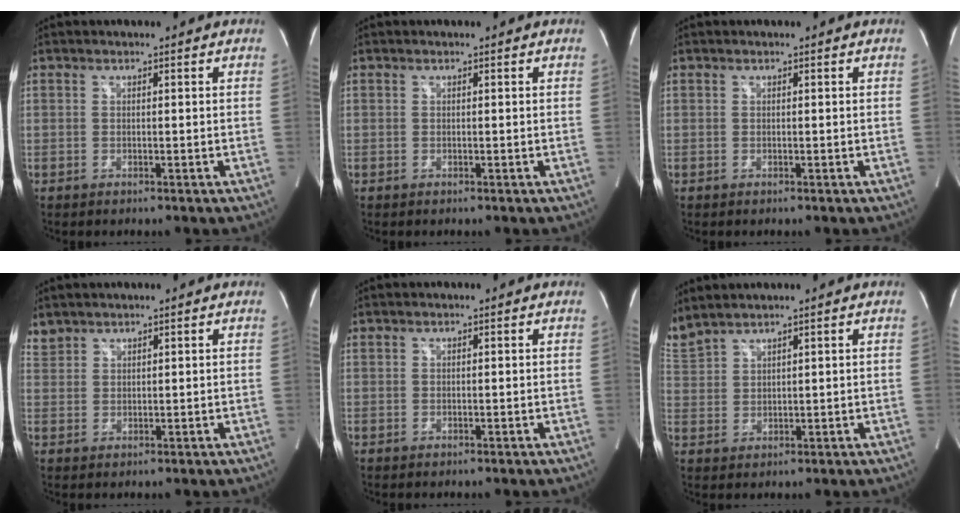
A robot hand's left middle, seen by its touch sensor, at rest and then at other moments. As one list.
[{"total": 0.0}, {"total": 0.0}, {"total": 2.3, "force": [2.2, 0.7, -0.1], "torque": [0.000, 0.011, 0.047]}, {"total": 0.0}, {"total": 5.8, "force": [5.5, 0.5, 1.9], "torque": [-0.067, 0.015, 0.126]}]